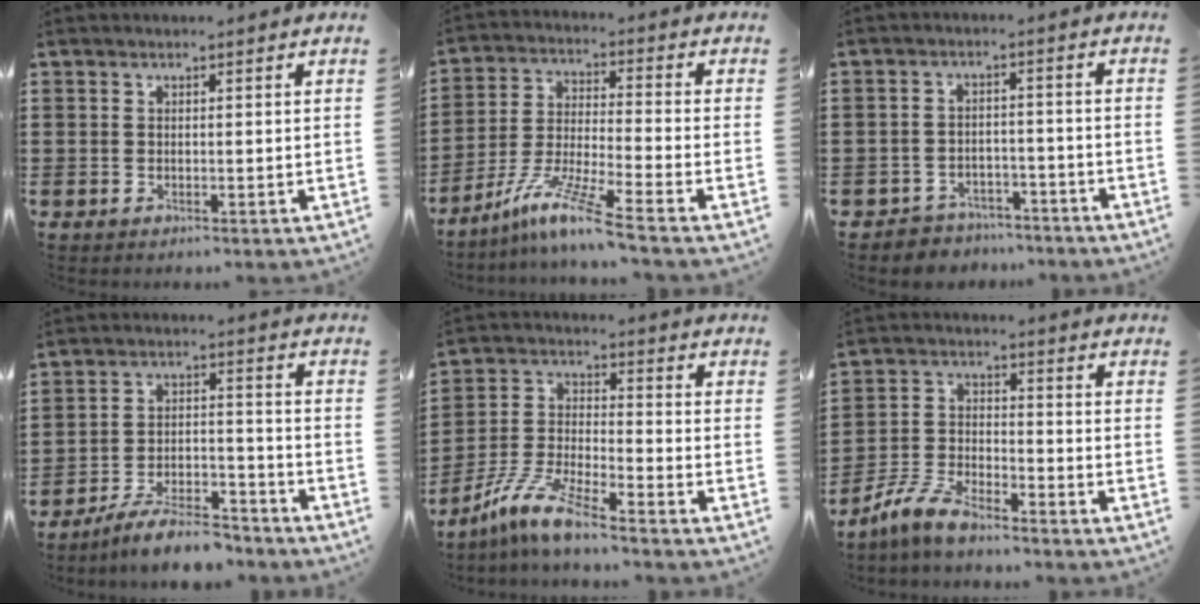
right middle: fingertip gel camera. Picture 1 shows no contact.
{"total": 9.2, "force": [-7.2, -0.1, 5.7], "torque": [-0.123, -0.012, -0.144]}
{"total": 3.5, "force": [-3.4, 0.9, -0.3], "torque": [-0.005, 0.003, -0.074]}
{"total": 8.4, "force": [-7.5, 1.2, 3.5], "torque": [-0.057, 0.017, -0.140]}
{"total": 8.4, "force": [-7.0, 0.2, 4.6], "torque": [-0.119, -0.011, -0.148]}
{"total": 7.1, "force": [-6.3, 1.2, 3.2], "torque": [-0.089, -0.003, -0.129]}